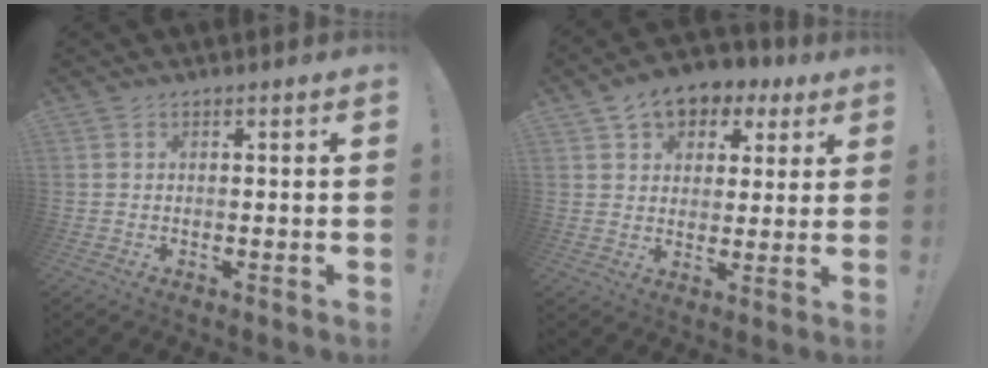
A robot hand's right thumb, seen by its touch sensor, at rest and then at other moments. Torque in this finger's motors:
{"motor_torque": [1.10, 1.32, 0.57, -0.17, 0.04]}